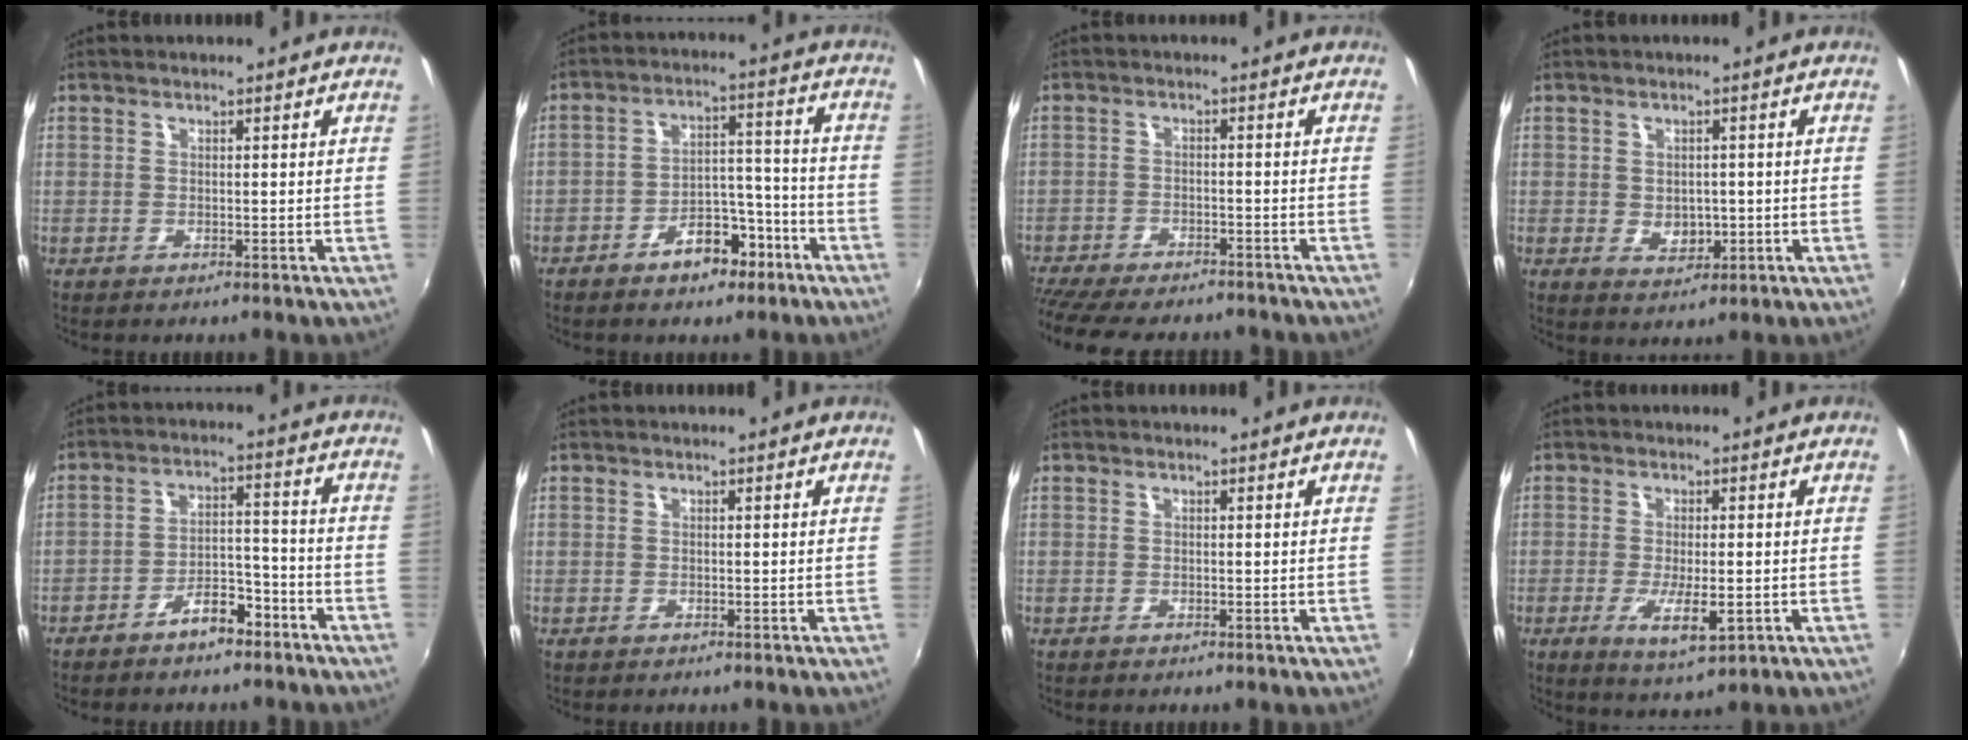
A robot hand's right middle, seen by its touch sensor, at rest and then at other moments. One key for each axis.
{"total": 8.9, "fx": -5.9, "fy": 4.8, "fz": 4.7, "tx": -0.075, "ty": 0.032, "tz": -0.076}
{"total": 15.1, "fx": -13.0, "fy": 4.0, "fz": 6.5, "tx": -0.148, "ty": -0.028, "tz": -0.197}
{"total": 3.9, "fx": -0.5, "fy": 3.0, "fz": 2.4, "tx": -0.040, "ty": -0.003, "tz": -0.003}
{"total": 7.0, "fx": -5.3, "fy": 3.1, "fz": 3.5, "tx": -0.066, "ty": 0.028, "tz": -0.072}
{"total": 0.0}
{"total": 0.0}
{"total": 6.3, "fx": -2.0, "fy": 1.8, "fz": 5.7, "tx": -0.109, "ty": -0.016, "tz": -0.030}